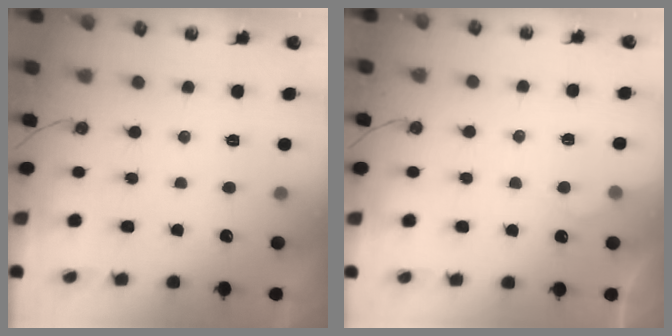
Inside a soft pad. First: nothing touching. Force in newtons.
{"total": 3.6, "press": 3.6, "slide": 0.5}